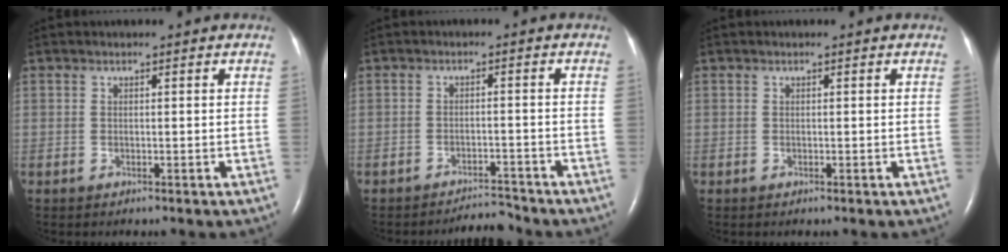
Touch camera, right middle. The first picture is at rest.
{"total": 3.1, "force": [-3.1, -0.1, -0.3], "torque": [0.005, -0.006, -0.046]}
{"total": 0.0}